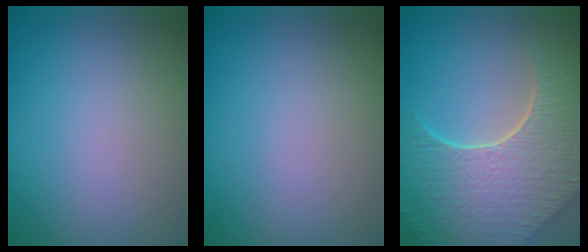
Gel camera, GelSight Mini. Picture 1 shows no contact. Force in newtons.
{"total": 0.0}
{"total": 8.8, "press": 6.2, "slide": 6.2}